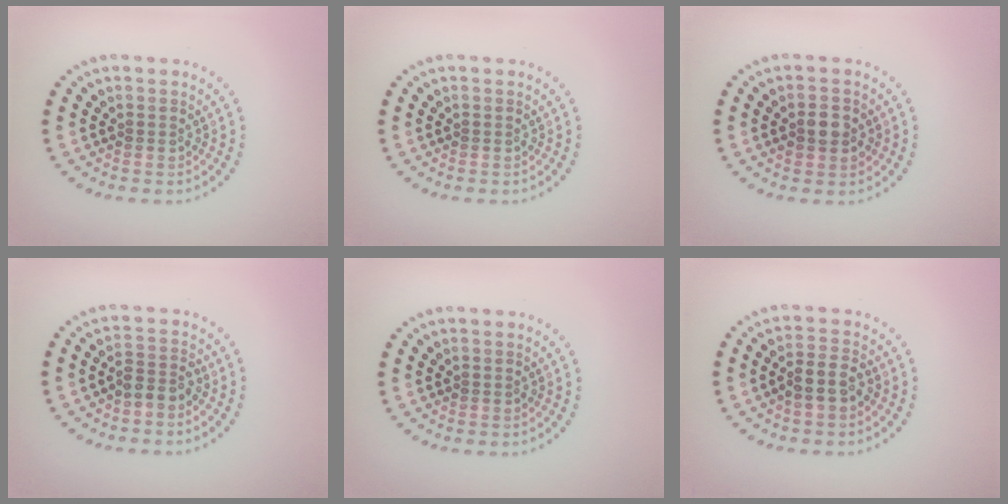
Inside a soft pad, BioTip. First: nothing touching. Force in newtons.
{"total": 0.0}
{"total": 2.4, "press": 2.4, "slide": 0.4}
{"total": 2.1, "press": 1.7, "slide": 1.2}
{"total": 0.0}
{"total": 2.5, "press": 2.3, "slide": 1.1}